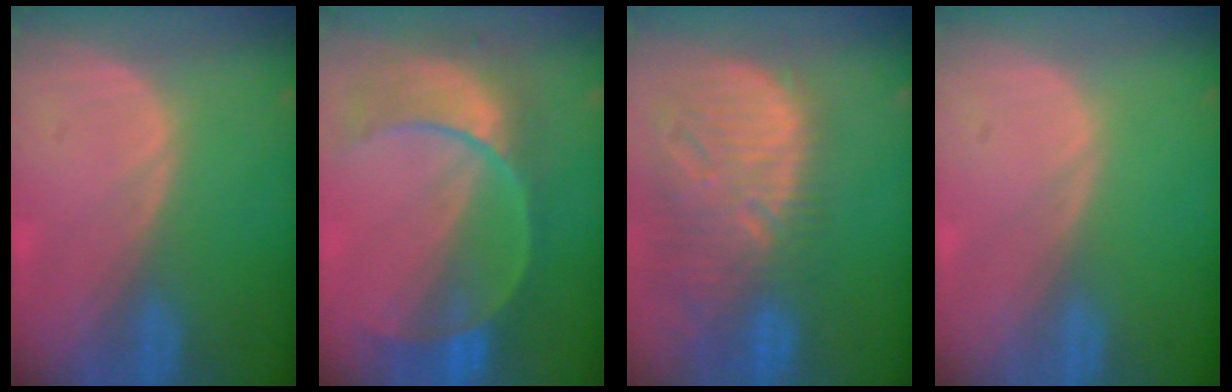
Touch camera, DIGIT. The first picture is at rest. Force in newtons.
{"total": 9.7, "press": 8.6, "slide": 4.5}
{"total": 13.3, "press": 11.5, "slide": 6.7}
{"total": 0.0}